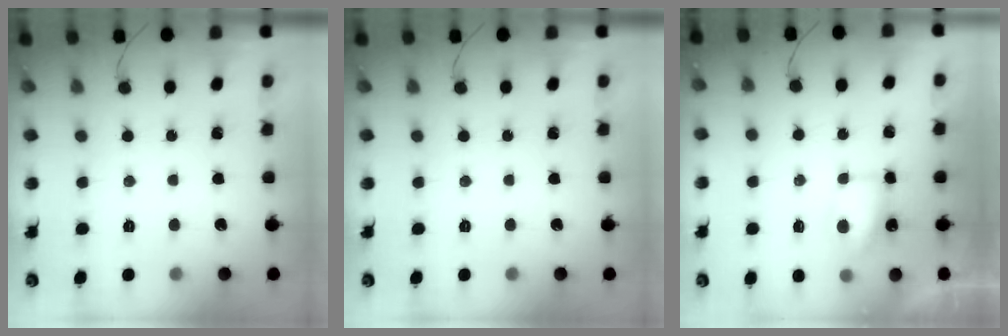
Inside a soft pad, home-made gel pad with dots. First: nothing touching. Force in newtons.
{"total": 0.0}
{"total": 5.5, "press": 5.5, "slide": 0.5}